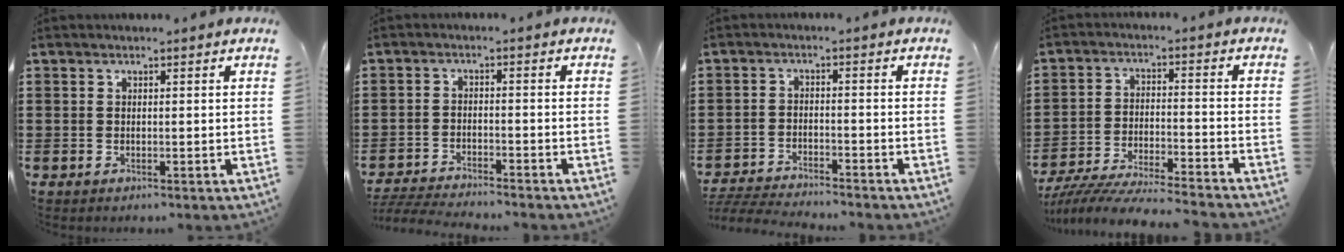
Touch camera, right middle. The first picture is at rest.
{"total": 4.0, "force": [-3.9, 0.0, 0.7], "torque": [-0.026, -0.008, -0.085]}
{"total": 4.2, "force": [-4.2, 0.0, 0.6], "torque": [-0.026, -0.005, -0.090]}
{"total": 6.8, "force": [-6.5, 0.1, 1.8], "torque": [-0.042, -0.007, -0.129]}